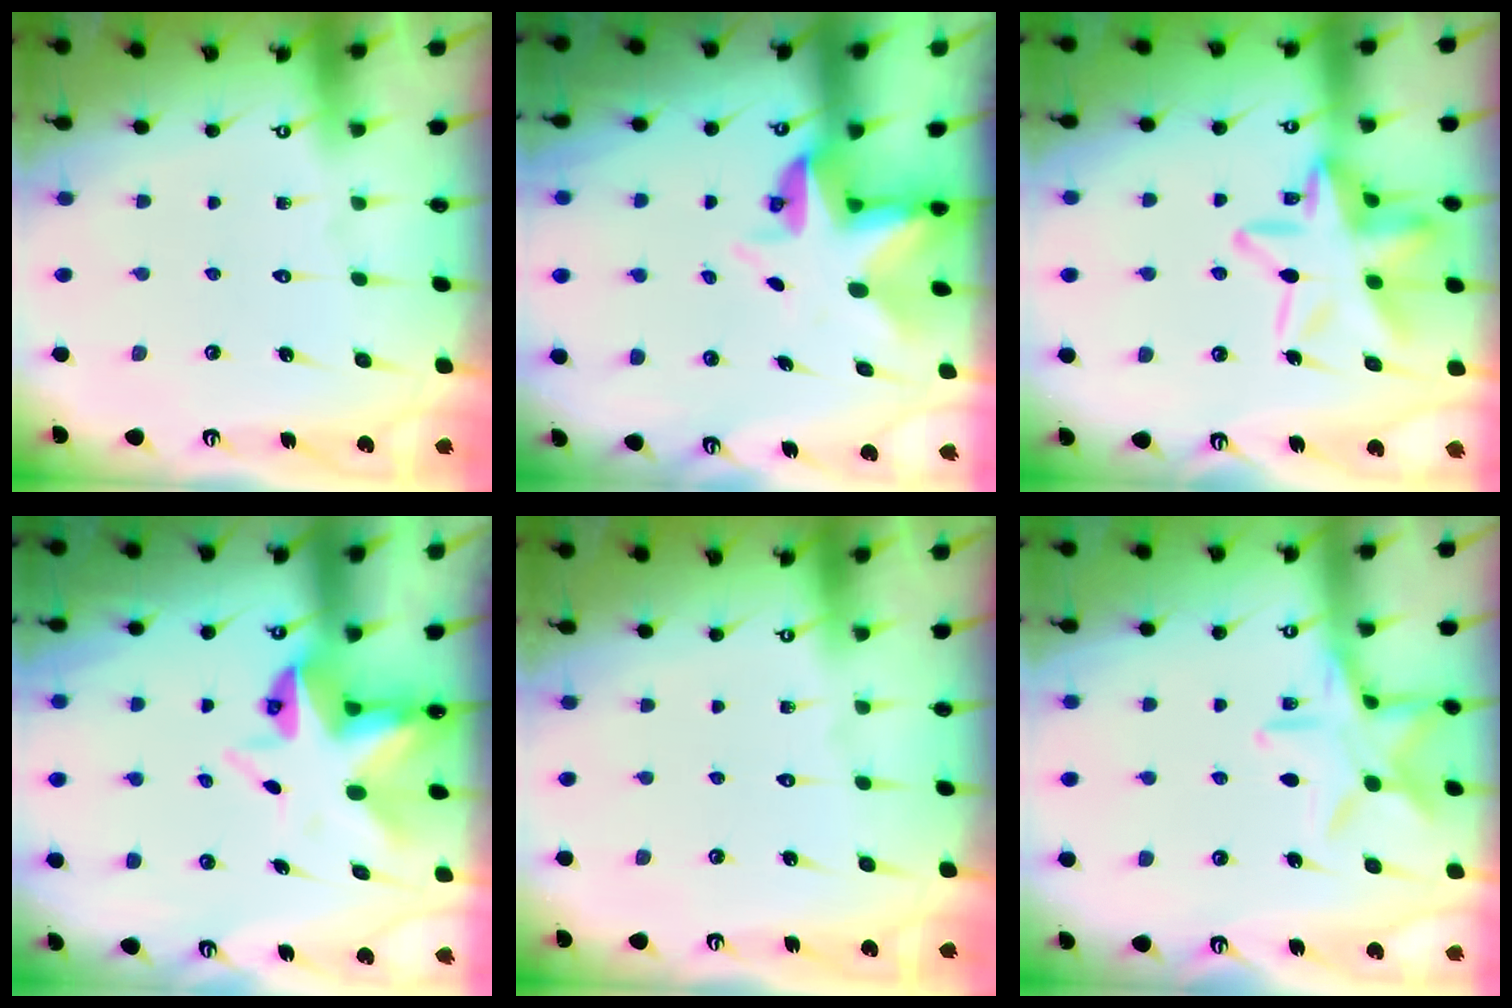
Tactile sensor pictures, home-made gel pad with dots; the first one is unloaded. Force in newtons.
{"total": 5.1, "press": 5.1, "slide": 0.4}
{"total": 16.7, "press": 16.7, "slide": 1.5}
{"total": 6.5, "press": 6.4, "slide": 0.8}
{"total": 0.0}
{"total": 12.2, "press": 12.2, "slide": 0.8}